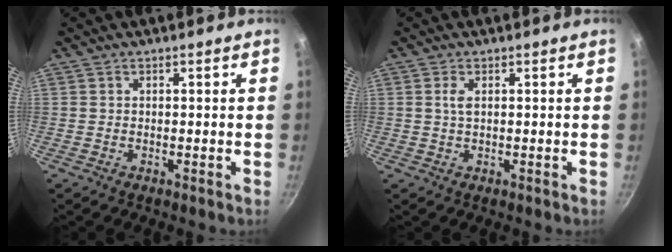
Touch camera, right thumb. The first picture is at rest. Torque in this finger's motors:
{"motor_torque": [-0.38, 0.32, -0.17, 0.04, 0.10]}